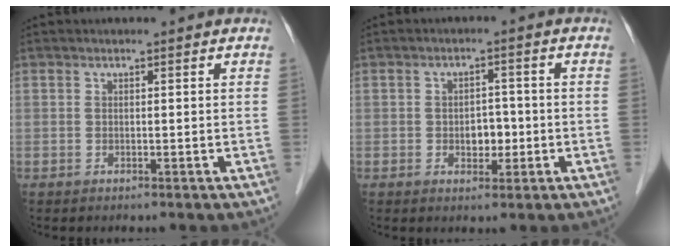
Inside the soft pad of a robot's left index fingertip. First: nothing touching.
{"total": 3.5, "force": [-0.9, 2.3, 2.4], "torque": [-0.033, 0.005, -0.009]}